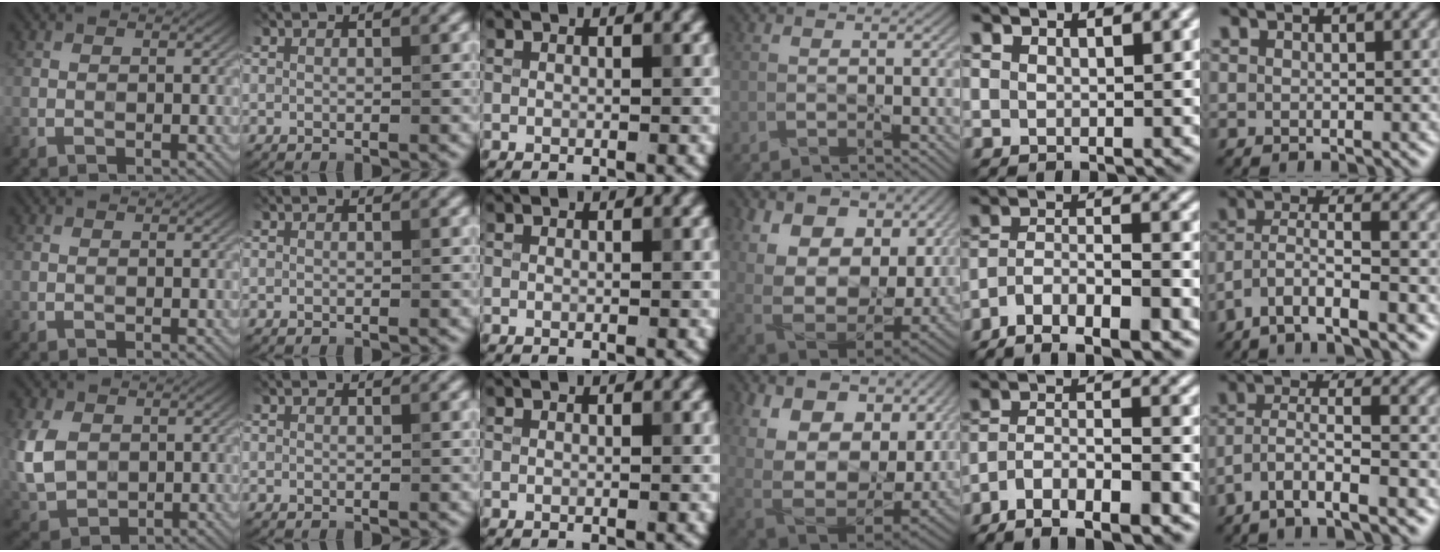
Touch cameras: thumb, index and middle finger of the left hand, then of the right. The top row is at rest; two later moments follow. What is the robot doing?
{"motion": "wipe", "object": "glasses"}